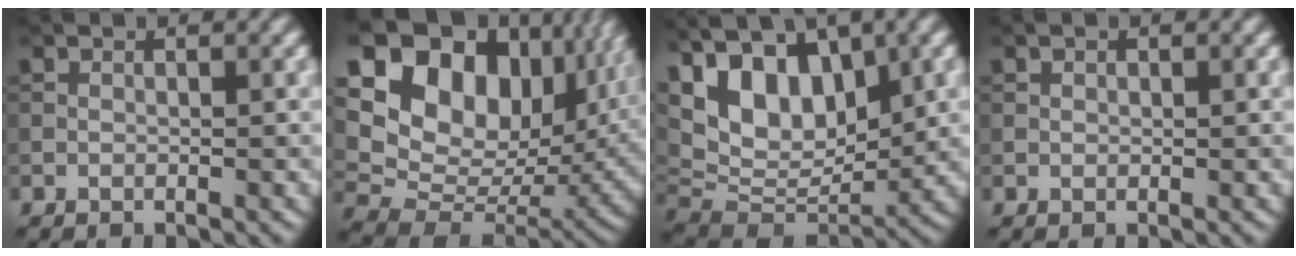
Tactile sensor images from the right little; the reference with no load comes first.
{"total": 17.7, "force": [7.7, 11.9, 10.6], "torque": [-0.208, 0.040, 0.150]}
{"total": 13.4, "force": [5.4, 7.4, 9.7], "torque": [-0.185, 0.028, 0.088]}
{"total": 0.5, "force": [0.2, 0.4, 0.2], "torque": [-0.003, 0.001, 0.004]}